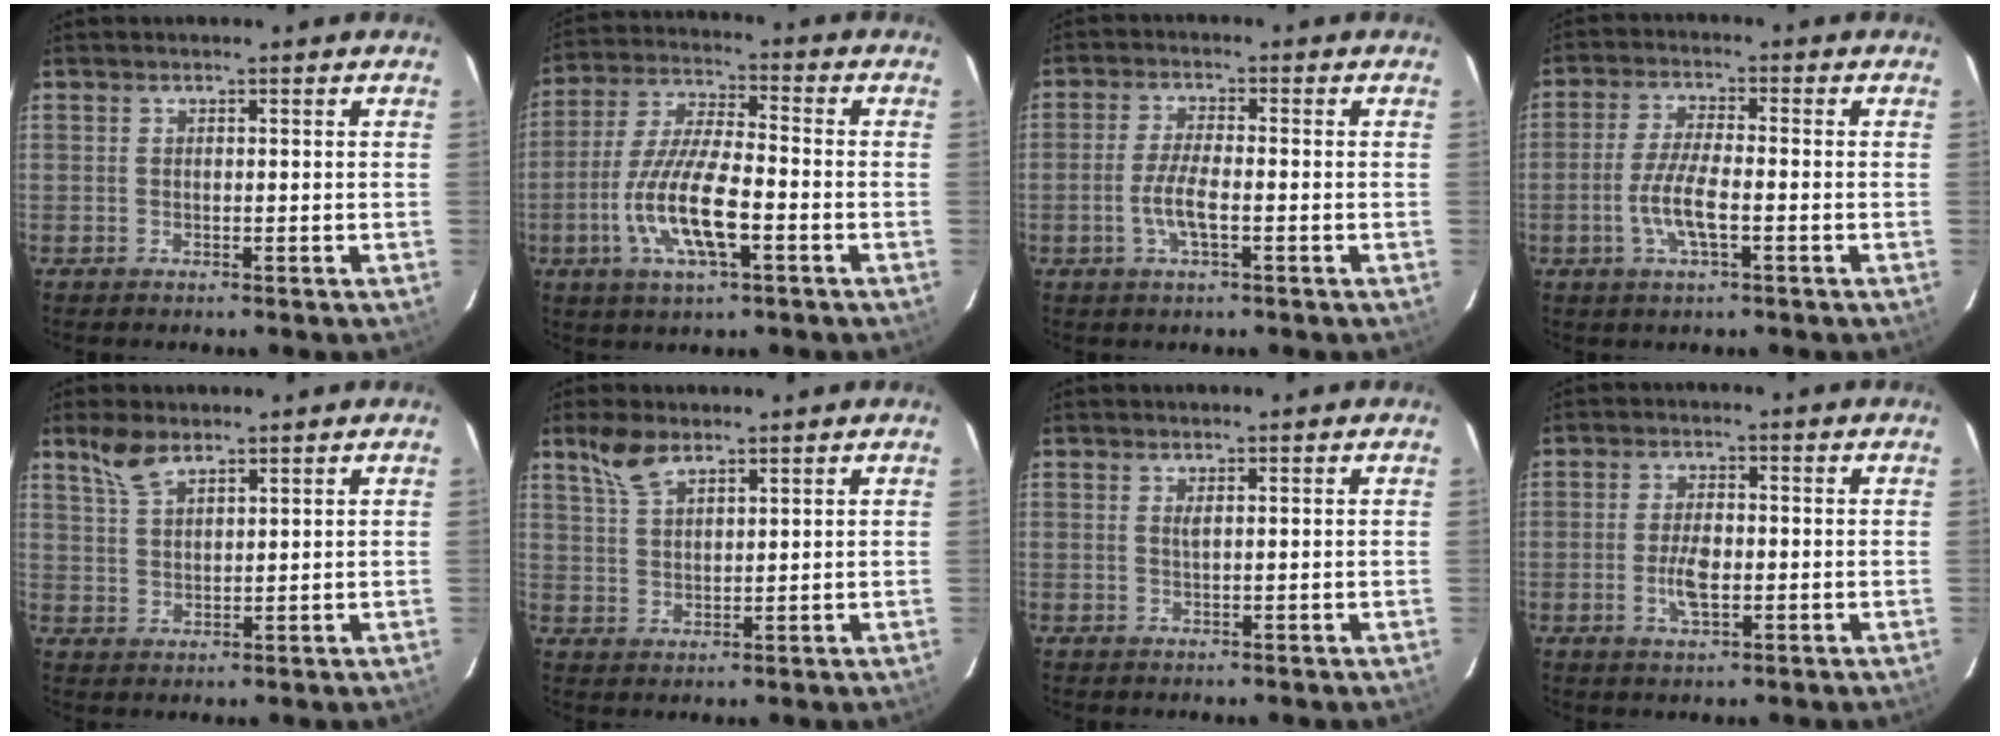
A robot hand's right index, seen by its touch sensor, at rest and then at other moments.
{"total": 13.2, "force": [-4.5, 3.4, 11.9], "torque": [-0.250, -0.007, -0.086]}
{"total": 5.1, "force": [-1.7, 1.1, 4.7], "torque": [-0.100, -0.001, -0.035]}
{"total": 6.9, "force": [-2.2, 1.5, 6.3], "torque": [-0.132, -0.002, -0.045]}
{"total": 5.0, "force": [3.8, 1.8, 2.7], "torque": [-0.054, 0.006, 0.078]}
{"total": 5.5, "force": [4.0, 2.1, 3.1], "torque": [-0.063, 0.008, 0.084]}
{"total": 0.7, "force": [0.4, -0.1, 0.6], "torque": [-0.012, -0.001, 0.007]}
{"total": 5.3, "force": [-1.2, 2.4, 4.6], "torque": [-0.092, -0.002, -0.020]}